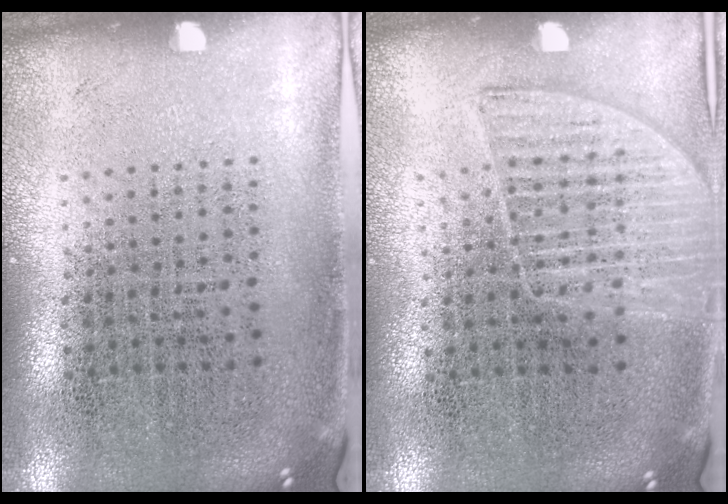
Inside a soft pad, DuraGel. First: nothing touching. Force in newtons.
{"total": 1.4, "press": 1.2, "slide": 0.6}